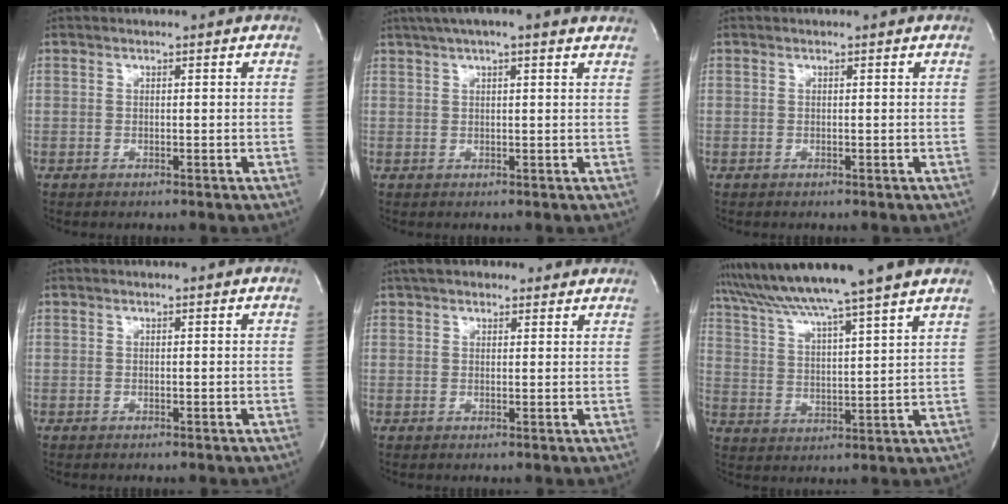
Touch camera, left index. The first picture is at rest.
{"total": 10.1, "force": [7.9, 1.5, 6.2], "torque": [-0.101, 0.040, 0.103]}
{"total": 0.0}
{"total": 0.0}
{"total": 8.2, "force": [6.8, 3.2, 3.2], "torque": [-0.043, 0.034, 0.100]}
{"total": 15.8, "force": [13.6, -2.0, 7.8], "torque": [-0.138, 0.004, 0.209]}